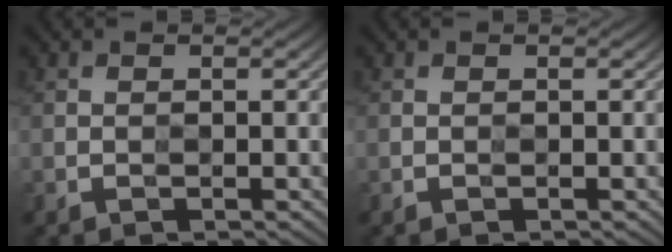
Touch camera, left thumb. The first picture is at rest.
{"total": 0.0}